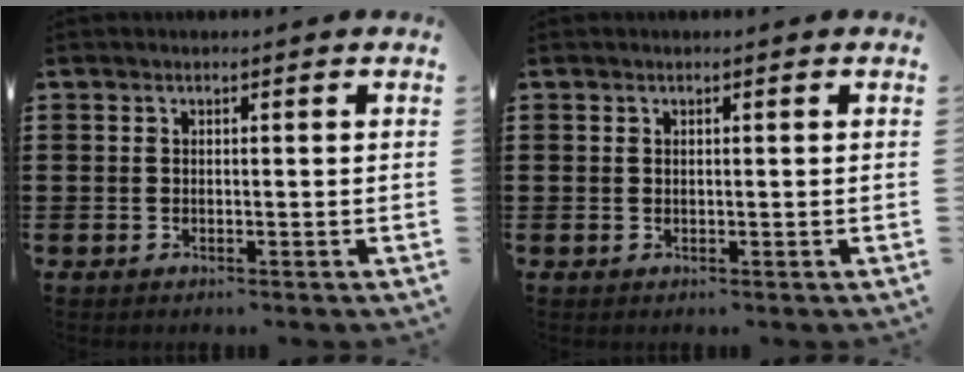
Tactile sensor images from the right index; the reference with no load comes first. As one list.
[{"total": 0.0}]